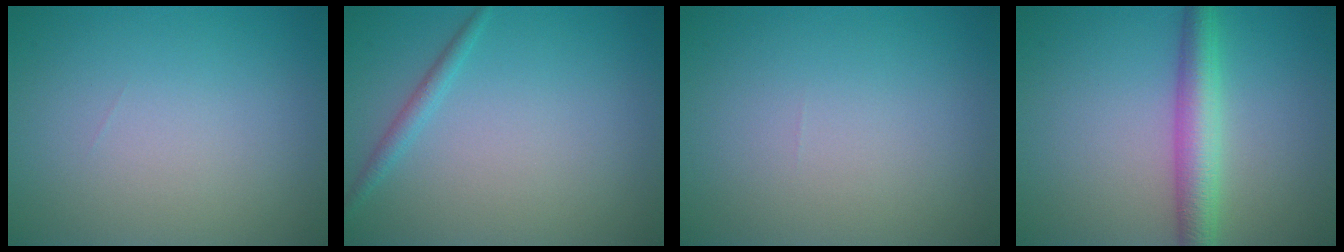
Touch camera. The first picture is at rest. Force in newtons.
{"total": 1.3, "press": 1.3, "slide": 0.0}
{"total": 0.0}
{"total": 4.2, "press": 4.2, "slide": 0.0}